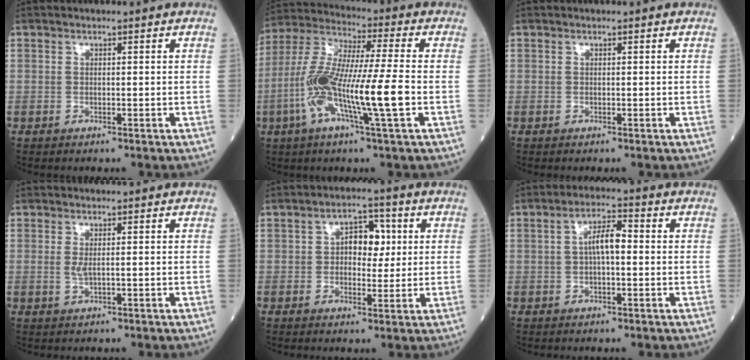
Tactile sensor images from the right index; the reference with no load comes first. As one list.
[{"total": 15.0, "force": [-3.8, 0.3, 14.5], "torque": [-0.297, -0.006, -0.081]}, {"total": 0.0}, {"total": 1.3, "force": [0.1, 0.3, 1.3], "torque": [-0.033, -0.003, 0.005]}, {"total": 5.7, "force": [1.1, 3.2, 4.6], "torque": [-0.066, 0.017, 0.015]}, {"total": 4.8, "force": [0.2, 1.4, 4.6], "torque": [-0.085, 0.016, 0.000]}]